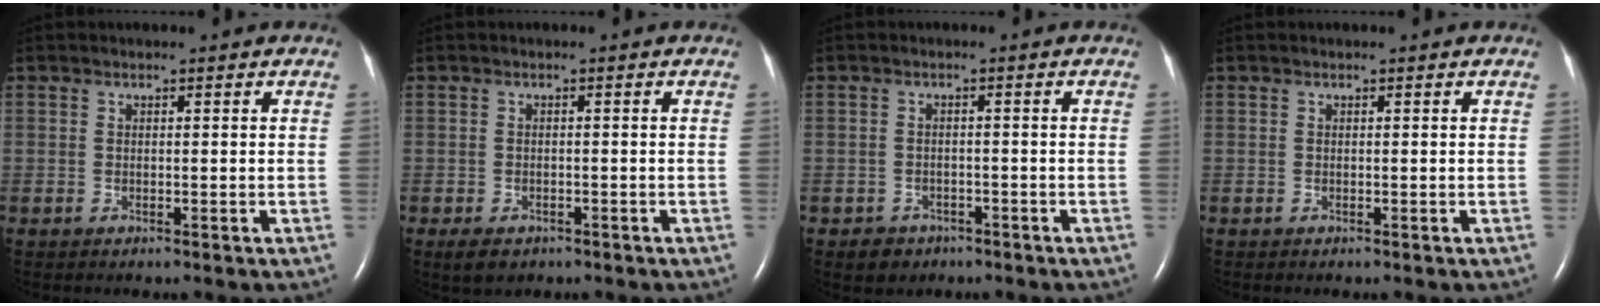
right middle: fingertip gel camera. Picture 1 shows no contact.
{"total": 2.8, "force": [-1.8, 1.7, 1.4], "torque": [-0.028, -0.003, -0.019]}
{"total": 2.7, "force": [-1.7, 2.1, 0.2], "torque": [-0.011, 0.009, -0.019]}
{"total": 0.0}